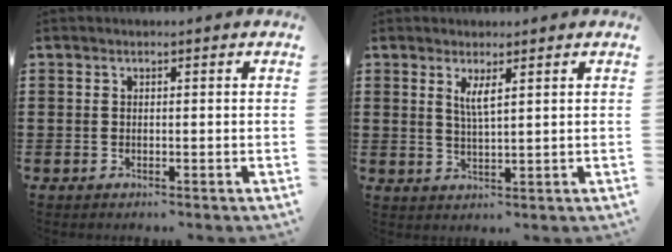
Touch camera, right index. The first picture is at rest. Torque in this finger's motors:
{"motor_torque": [0.01, 0.01, 0.11, 0.07]}